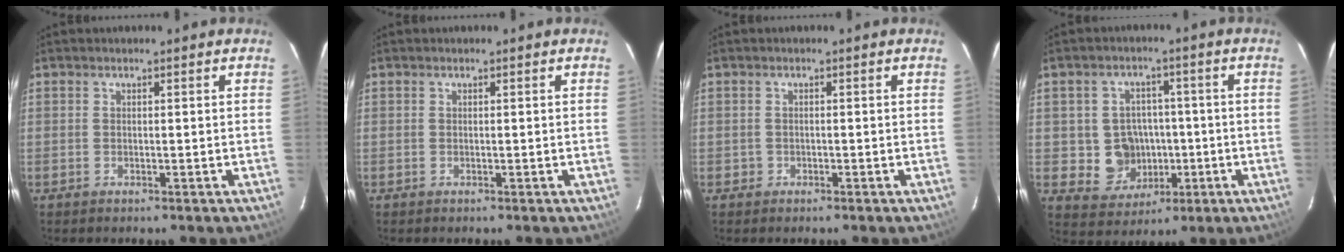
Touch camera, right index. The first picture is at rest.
{"total": 0.0}
{"total": 1.1, "force": [-0.5, 1.0, -0.1], "torque": [0.000, 0.005, -0.006]}
{"total": 8.4, "force": [-1.2, 7.9, 2.5], "torque": [-0.069, 0.020, 0.001]}